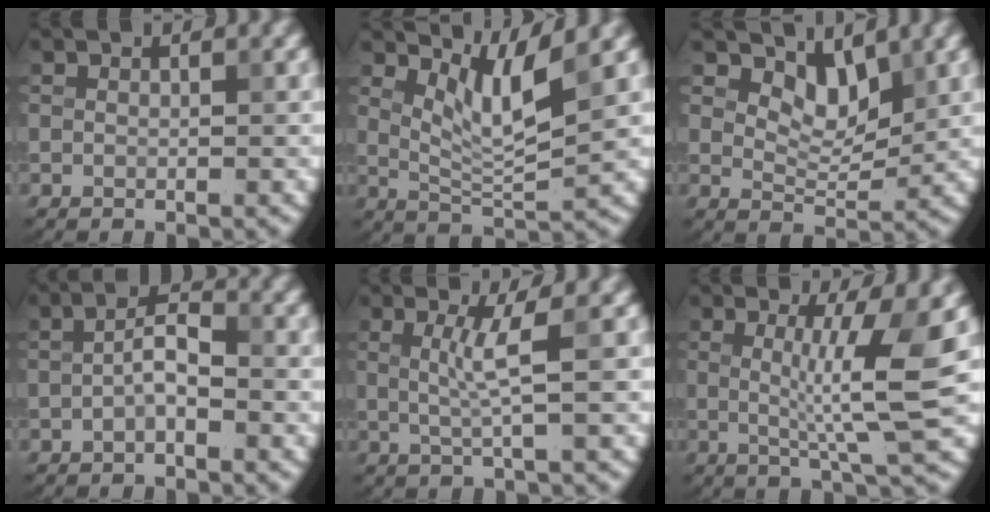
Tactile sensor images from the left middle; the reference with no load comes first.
{"total": 3.7, "force": [2.2, 0.6, 2.9], "torque": [-0.065, -0.011, 0.049]}
{"total": 3.6, "force": [2.4, 1.8, 2.0], "torque": [-0.041, -0.012, 0.037]}
{"total": 2.2, "force": [-1.0, 0.6, 1.9], "torque": [-0.035, 0.012, -0.022]}
{"total": 2.4, "force": [0.3, 0.1, 2.4], "torque": [-0.048, 0.000, 0.008]}
{"total": 5.6, "force": [0.5, 0.4, 5.5], "torque": [-0.094, -0.008, 0.012]}